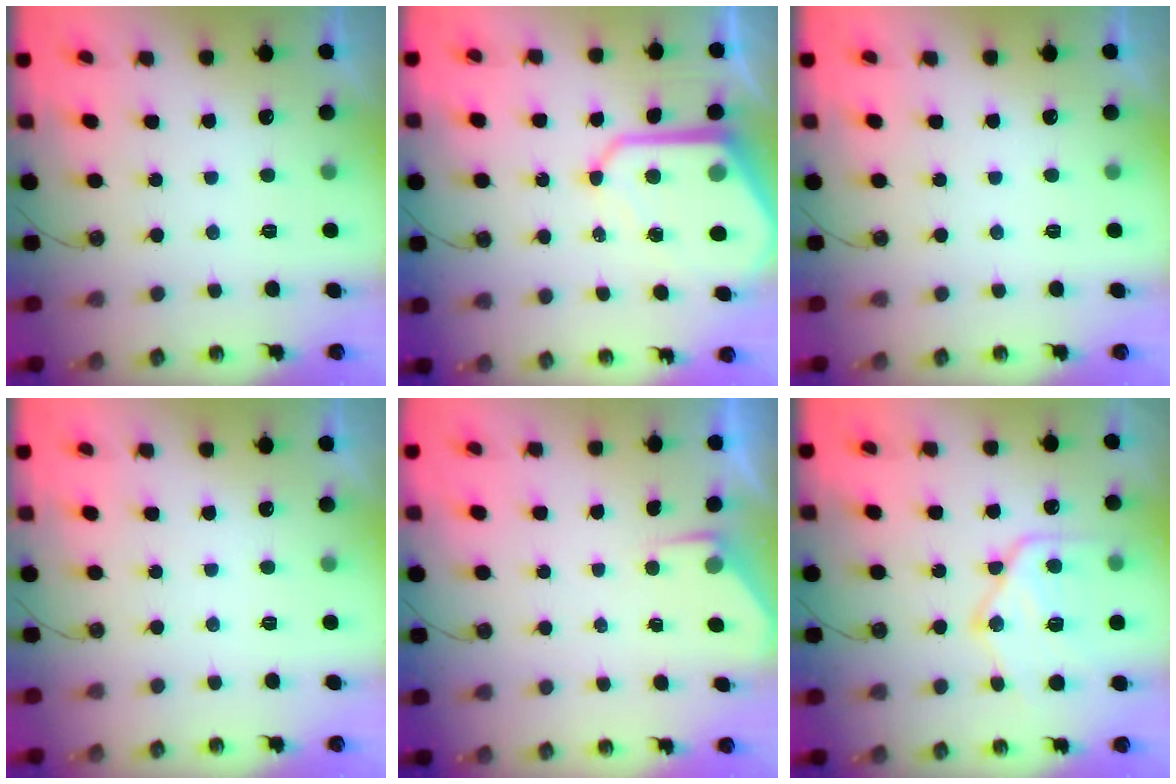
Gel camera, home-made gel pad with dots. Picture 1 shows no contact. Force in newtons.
{"total": 13.9, "press": 13.9, "slide": 1.2}
{"total": 0.0}
{"total": 0.0}
{"total": 2.8, "press": 2.8, "slide": 0.5}
{"total": 17.2, "press": 17.1, "slide": 1.9}